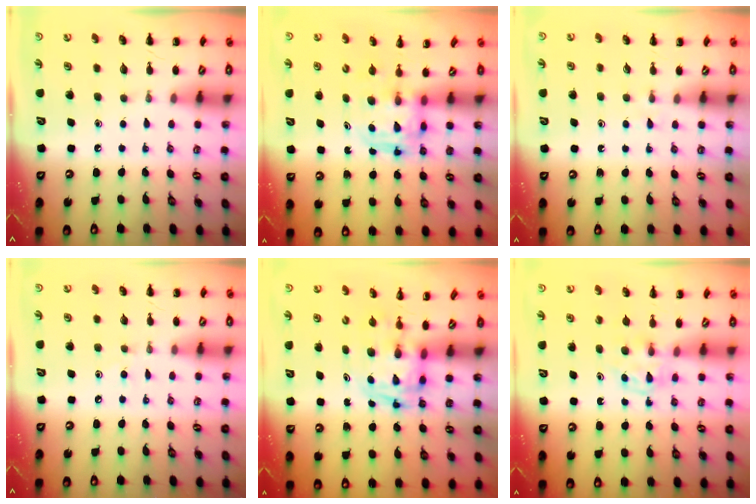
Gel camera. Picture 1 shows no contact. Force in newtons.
{"total": 3.6, "press": 3.6, "slide": 0.3}
{"total": 2.1, "press": 1.8, "slide": 0.9}
{"total": 2.4, "press": 2.3, "slide": 0.8}
{"total": 2.8, "press": 2.8, "slide": 0.5}
{"total": 4.0, "press": 3.8, "slide": 1.3}